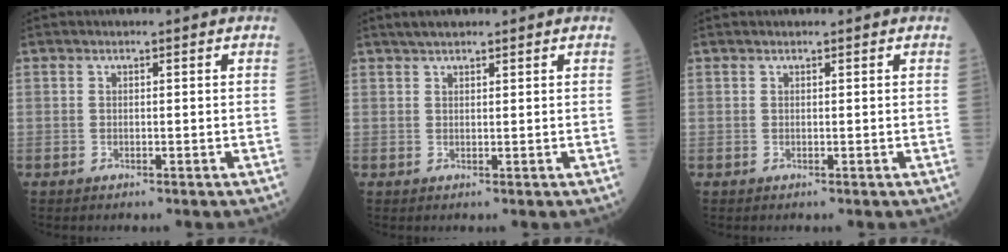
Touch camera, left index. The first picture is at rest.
{"total": 2.5, "force": [2.1, 0.6, 1.2], "torque": [-0.023, 0.016, 0.037]}
{"total": 0.0}